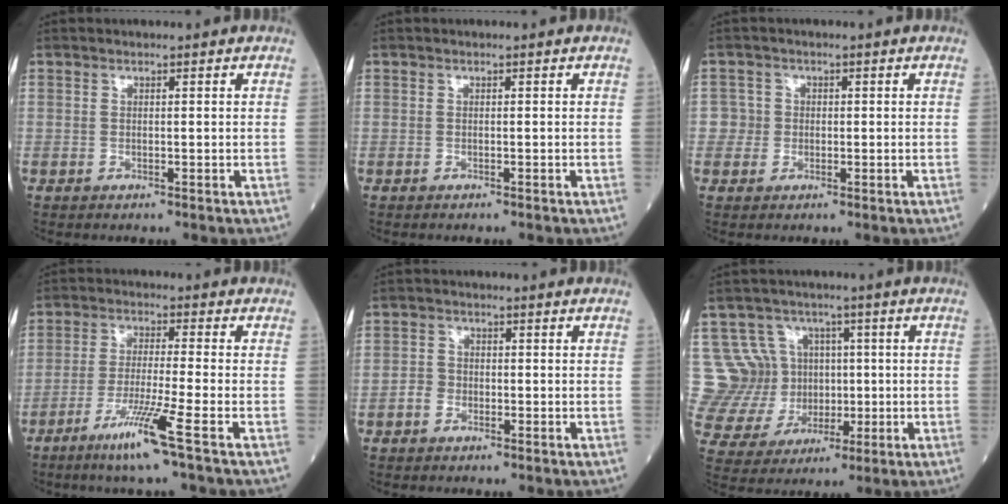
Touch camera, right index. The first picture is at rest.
{"total": 0.0}
{"total": 2.2, "force": [-0.1, 2.2, -0.3], "torque": [0.018, 0.010, -0.005]}
{"total": 8.2, "force": [-4.5, -1.4, 6.7], "torque": [-0.127, -0.023, -0.089]}
{"total": 1.9, "force": [-1.0, 1.5, 0.7], "torque": [-0.008, 0.007, -0.021]}
{"total": 11.8, "force": [2.1, 11.4, 2.4], "torque": [-0.061, 0.055, 0.060]}